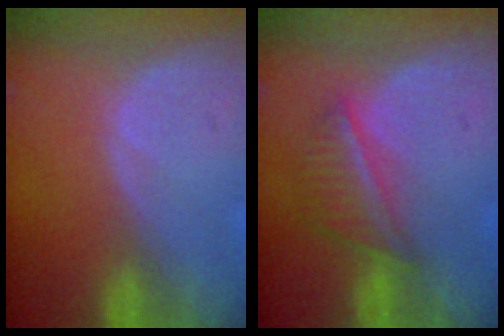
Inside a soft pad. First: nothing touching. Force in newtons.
{"total": 5.6, "press": 5.2, "slide": 2.1}